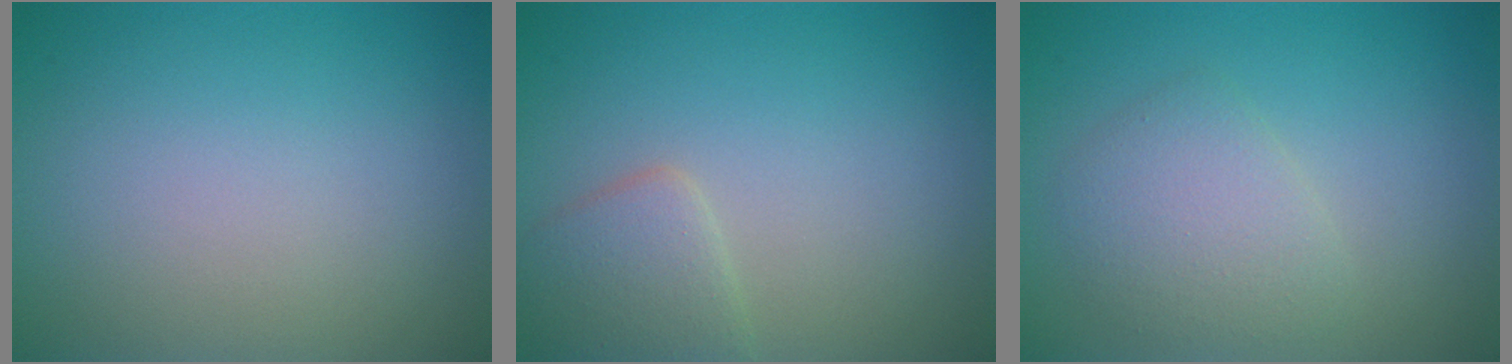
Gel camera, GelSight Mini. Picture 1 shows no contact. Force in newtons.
{"total": 2.5, "press": 2.5, "slide": 0.3}
{"total": 2.9, "press": 2.9, "slide": 0.0}